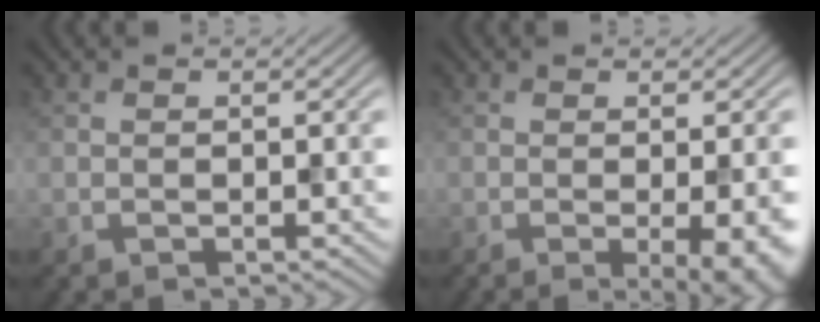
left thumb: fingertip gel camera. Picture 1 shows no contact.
{"total": 7.3, "force": [-2.1, 2.0, 6.7], "torque": [-0.086, -0.007, -0.017]}